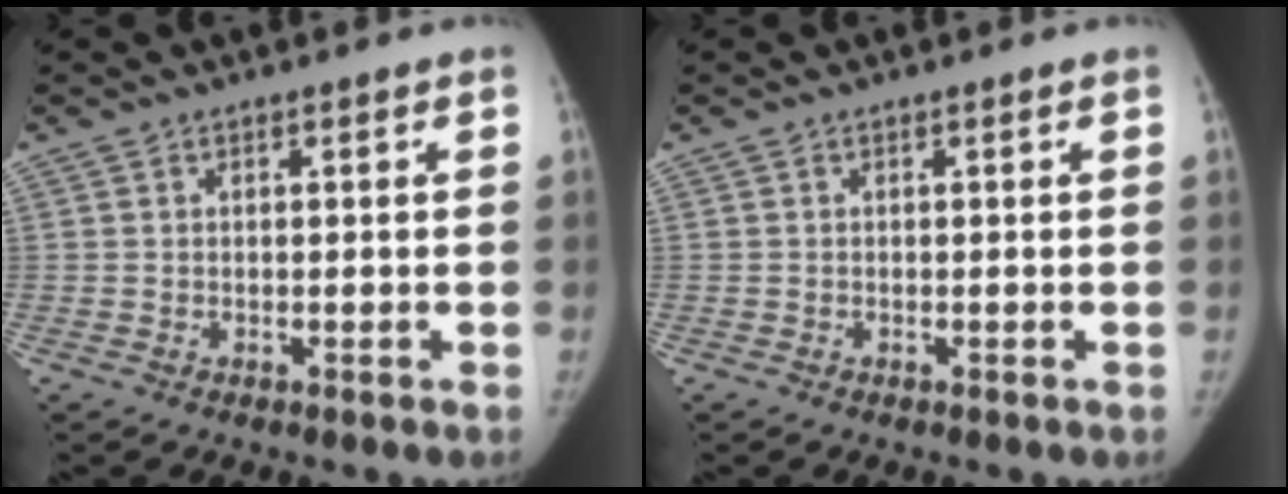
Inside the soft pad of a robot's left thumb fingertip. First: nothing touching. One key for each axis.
{"total": 0.0}